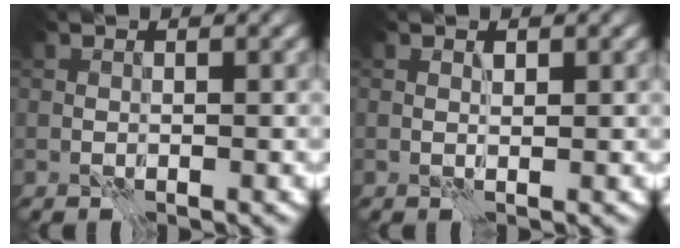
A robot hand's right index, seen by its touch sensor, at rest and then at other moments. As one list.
[{"total": 0.5, "force": [0.5, -0.2, 0.1], "torque": [0.000, 0.002, 0.008]}]